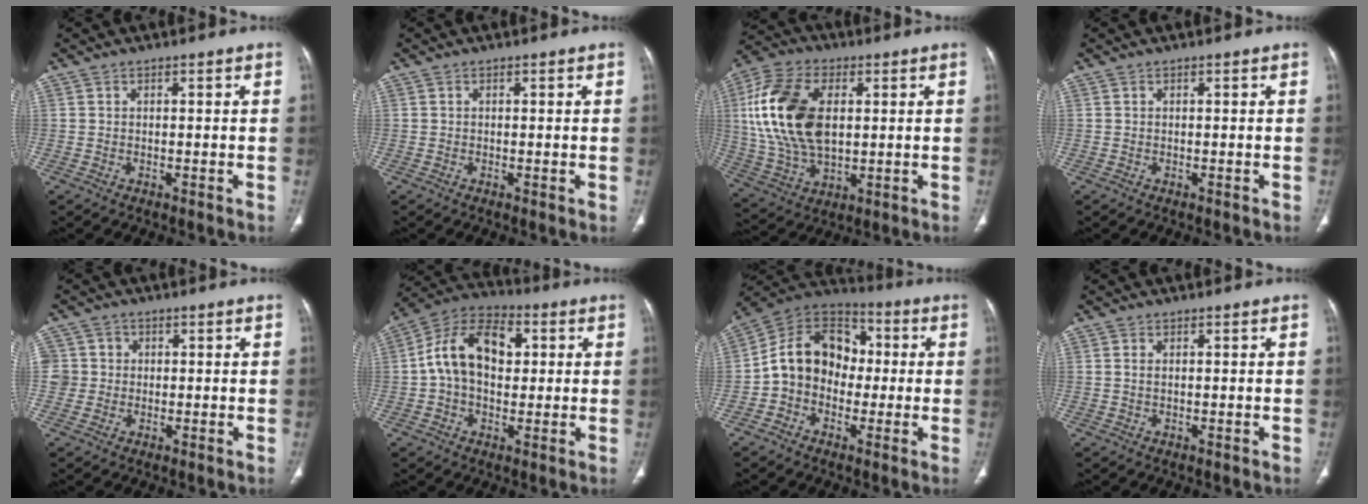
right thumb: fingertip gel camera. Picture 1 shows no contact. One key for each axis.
{"total": 0.0}
{"total": 19.7, "fx": 3.2, "fy": 11.8, "fz": 15.5, "tx": -0.309, "ty": -0.003, "tz": 0.063}
{"total": 0.0}
{"total": 4.9, "fx": 0.2, "fy": 4.8, "fz": 0.6, "tx": 0.012, "ty": 0.011, "tz": 0.002}
{"total": 14.2, "fx": 2.0, "fy": 9.4, "fz": 10.4, "tx": -0.162, "ty": 0.029, "tz": 0.026}
{"total": 14.0, "fx": -0.8, "fy": 11.2, "fz": 8.3, "tx": -0.106, "ty": 0.042, "tz": -0.030}
{"total": 1.1, "fx": 0.2, "fy": 0.6, "fz": 0.8, "tx": -0.021, "ty": 0.002, "tz": 0.006}